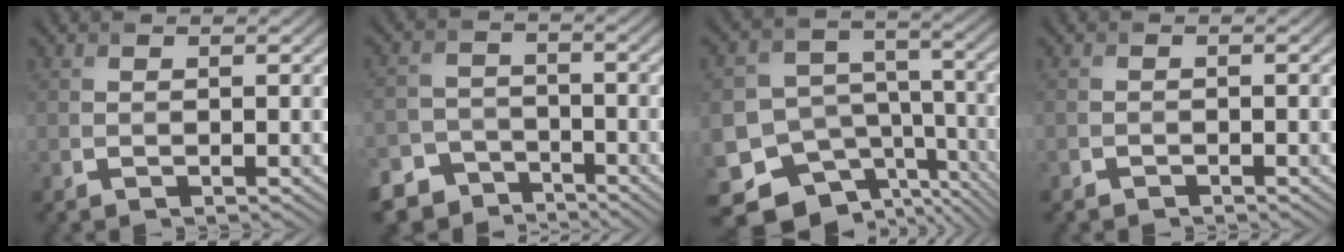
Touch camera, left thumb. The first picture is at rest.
{"total": 8.6, "force": [-6.5, 5.4, 1.6], "torque": [-0.043, -0.019, -0.114]}
{"total": 16.0, "force": [-9.2, 11.8, 5.7], "torque": [-0.144, -0.048, -0.106]}
{"total": 0.9, "force": [-0.8, 0.5, -0.1], "torque": [0.003, -0.002, -0.017]}